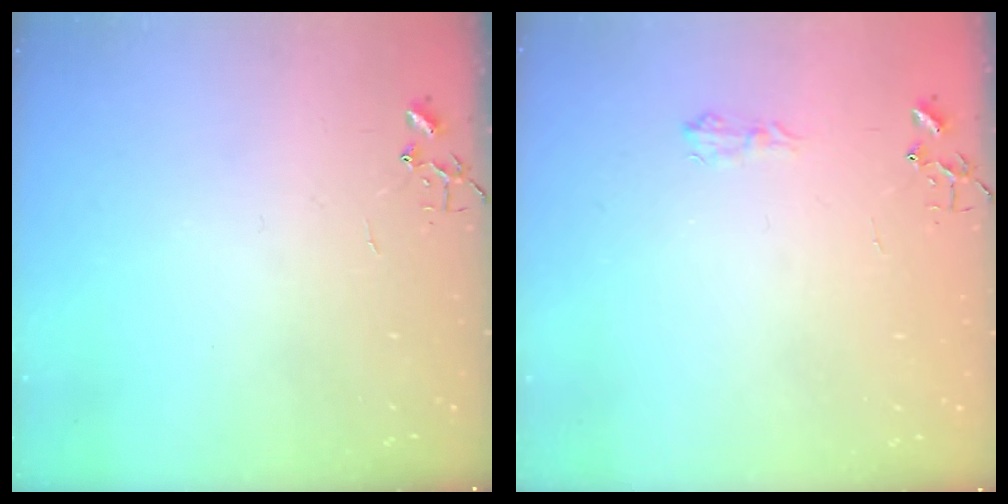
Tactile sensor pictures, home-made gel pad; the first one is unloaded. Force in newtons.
{"total": 5.8, "press": 5.8, "slide": 0.7}